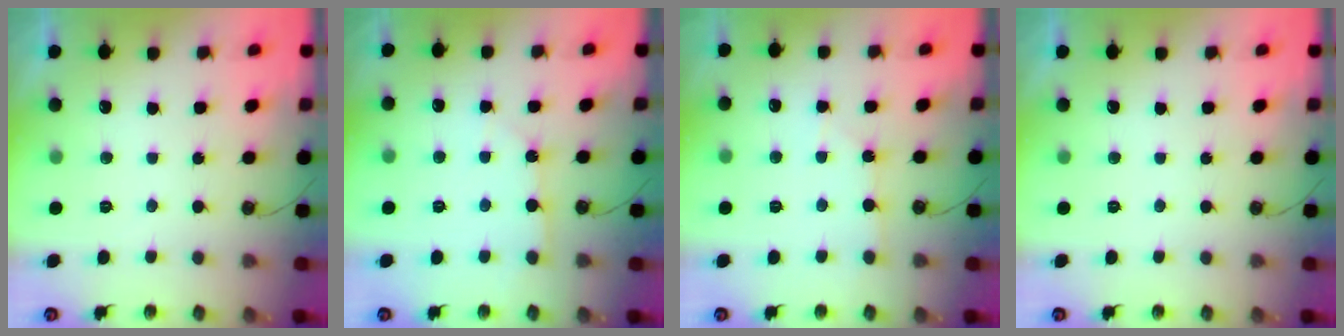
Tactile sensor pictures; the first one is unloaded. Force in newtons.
{"total": 3.4, "press": 3.4, "slide": 0.4}
{"total": 3.0, "press": 3.0, "slide": 0.4}
{"total": 0.0}